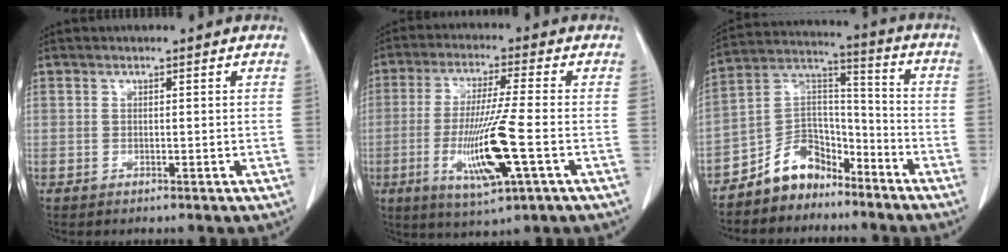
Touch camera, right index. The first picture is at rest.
{"total": 12.1, "force": [-3.3, 0.1, 11.6], "torque": [-0.229, -0.021, -0.060]}
{"total": 9.5, "force": [-7.2, 5.6, 2.6], "torque": [-0.049, 0.052, -0.133]}